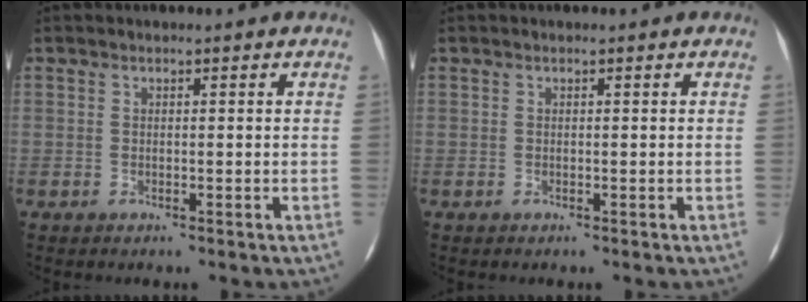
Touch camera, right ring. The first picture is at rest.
{"total": 0.0}